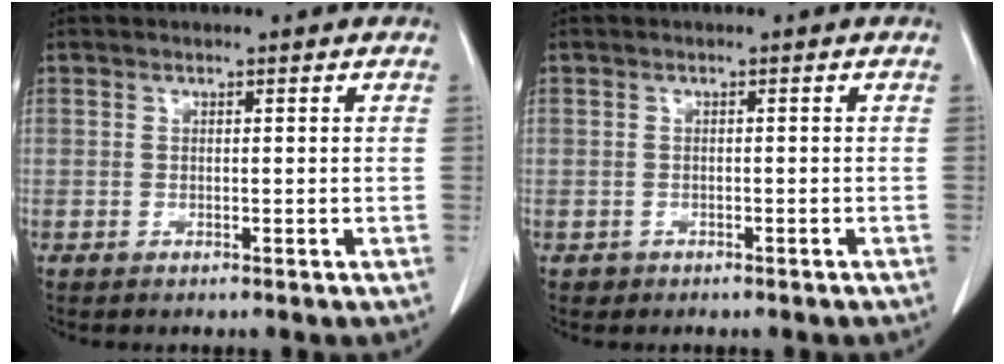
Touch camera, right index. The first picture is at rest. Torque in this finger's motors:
{"motor_torque": [-0.93, 0.64, -0.85, -0.14]}